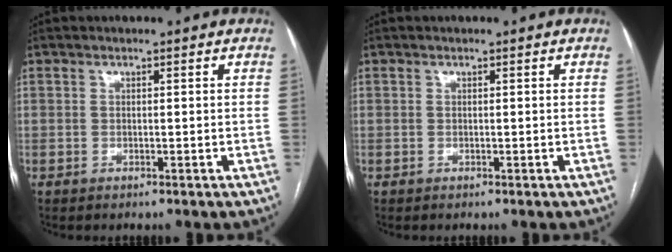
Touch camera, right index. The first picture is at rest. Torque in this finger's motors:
{"motor_torque": [0.78, 0.44, -0.02, 0.01]}